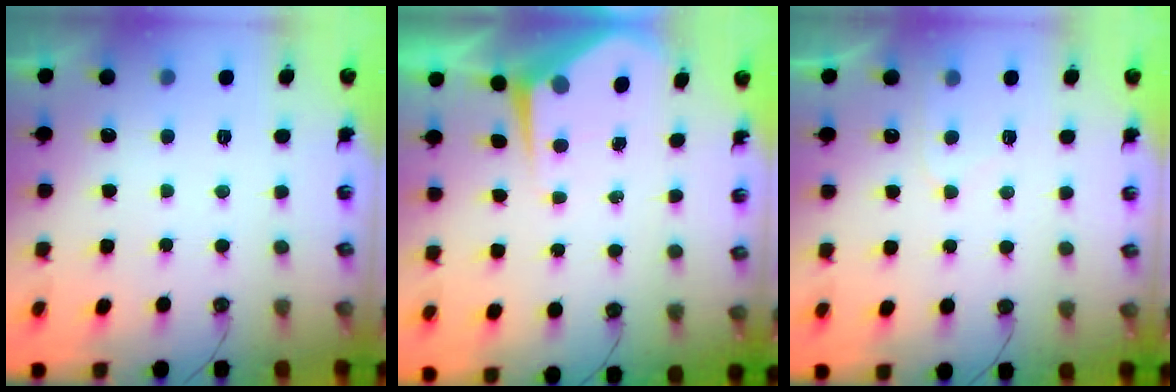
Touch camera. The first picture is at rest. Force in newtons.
{"total": 4.8, "press": 4.7, "slide": 0.6}
{"total": 4.7, "press": 4.6, "slide": 0.5}